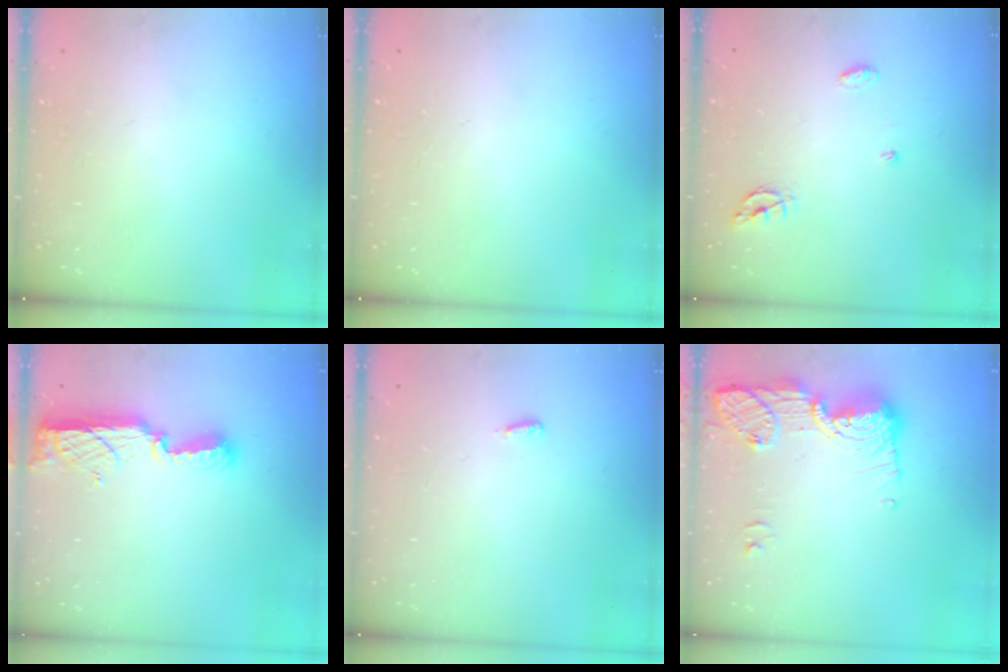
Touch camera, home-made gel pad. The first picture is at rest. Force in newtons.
{"total": 0.0}
{"total": 5.0, "press": 5.0, "slide": 0.5}
{"total": 11.4, "press": 10.2, "slide": 4.9}
{"total": 2.7, "press": 2.6, "slide": 0.9}
{"total": 14.5, "press": 14.3, "slide": 2.9}